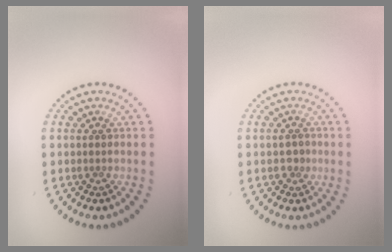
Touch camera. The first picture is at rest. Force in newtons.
{"total": 1.2, "press": 1.0, "slide": 0.5}